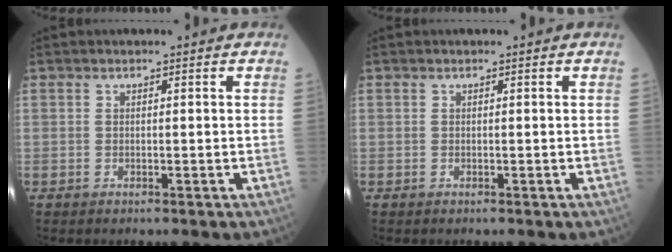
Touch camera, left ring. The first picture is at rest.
{"total": 0.0}